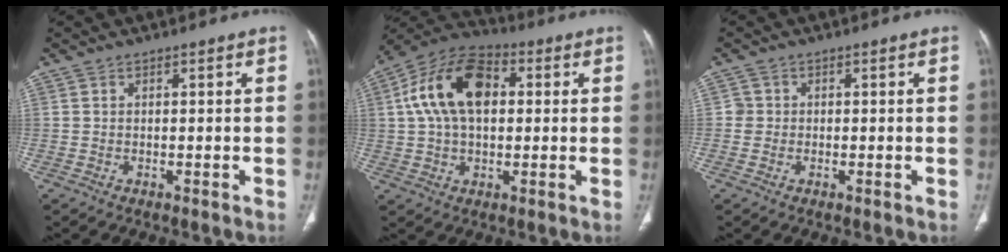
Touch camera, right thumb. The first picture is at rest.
{"total": 16.1, "force": [2.9, 9.8, 12.4], "torque": [-0.219, 0.025, 0.042]}
{"total": 1.8, "force": [-0.1, 1.8, 0.3], "torque": [0.006, 0.006, -0.004]}